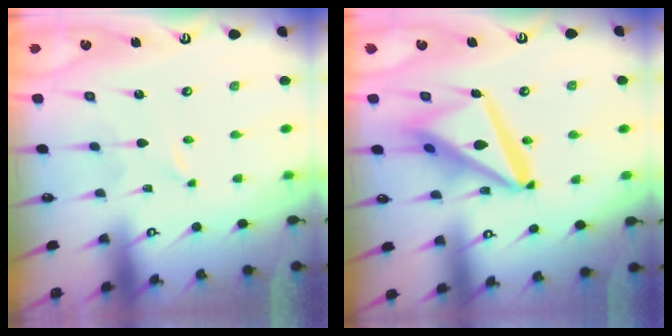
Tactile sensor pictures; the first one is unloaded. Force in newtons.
{"total": 18.8, "press": 18.7, "slide": 2.0}